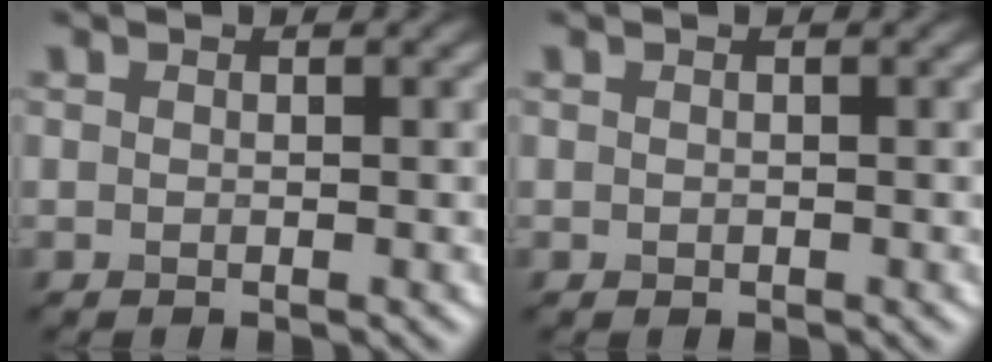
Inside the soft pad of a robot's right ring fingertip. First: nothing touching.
{"total": 0.0}